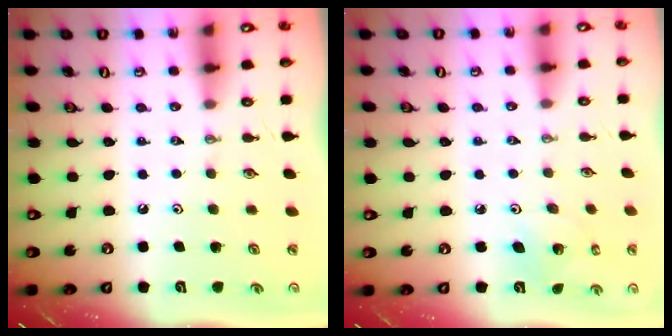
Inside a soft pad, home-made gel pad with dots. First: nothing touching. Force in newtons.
{"total": 2.9, "press": 2.9, "slide": 0.3}